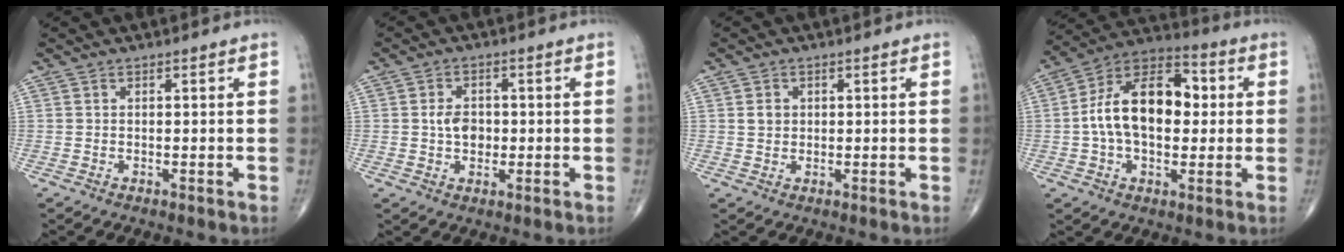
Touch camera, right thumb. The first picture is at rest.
{"total": 4.7, "force": [-0.1, 3.3, 3.3], "torque": [-0.043, 0.003, -0.003]}
{"total": 2.1, "force": [0.5, 1.8, 1.0], "torque": [-0.010, 0.000, 0.010]}
{"total": 17.4, "force": [0.9, 10.7, 13.7], "torque": [-0.209, 0.033, 0.006]}